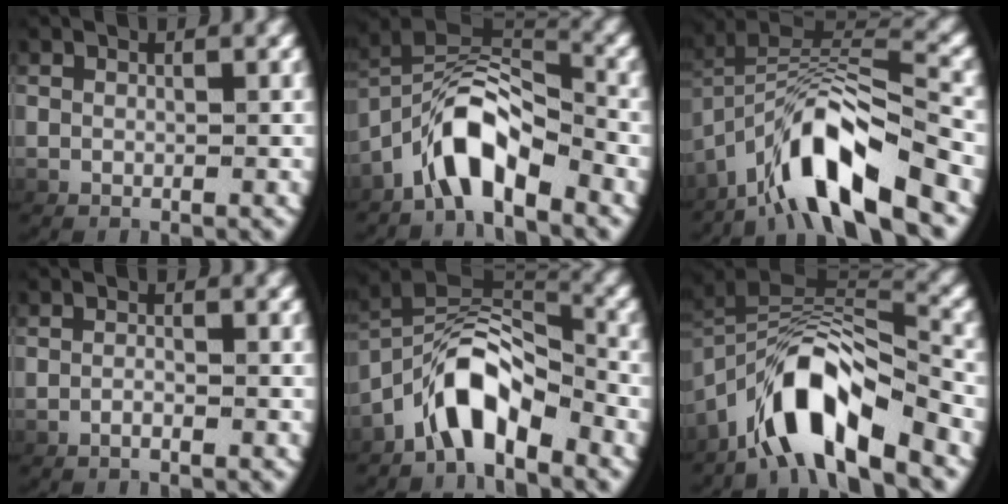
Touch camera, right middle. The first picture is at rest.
{"total": 6.2, "force": [-2.1, 4.0, 4.3], "torque": [-0.087, -0.008, -0.033]}
{"total": 7.4, "force": [-4.2, 2.3, 5.7], "torque": [-0.098, -0.001, -0.063]}
{"total": 1.2, "force": [-1.0, 0.2, 0.6], "torque": [-0.018, -0.001, -0.018]}
{"total": 6.8, "force": [-2.2, 4.5, 4.6], "torque": [-0.089, -0.008, -0.036]}
{"total": 6.9, "force": [-3.8, 2.3, 5.3], "torque": [-0.100, -0.006, -0.051]}